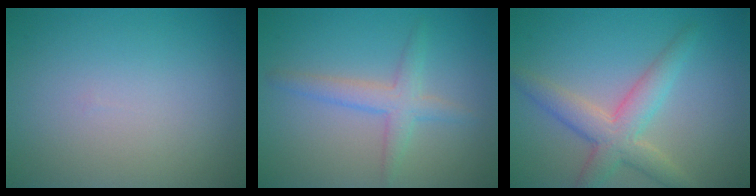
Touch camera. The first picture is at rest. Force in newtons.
{"total": 2.8, "press": 2.7, "slide": 0.2}
{"total": 4.5, "press": 4.5, "slide": 0.4}